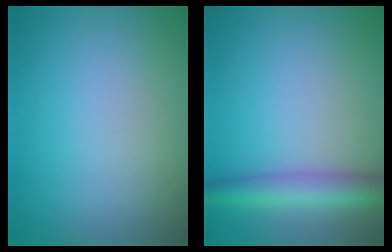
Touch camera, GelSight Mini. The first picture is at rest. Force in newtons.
{"total": 3.7, "press": 3.7, "slide": 0.2}